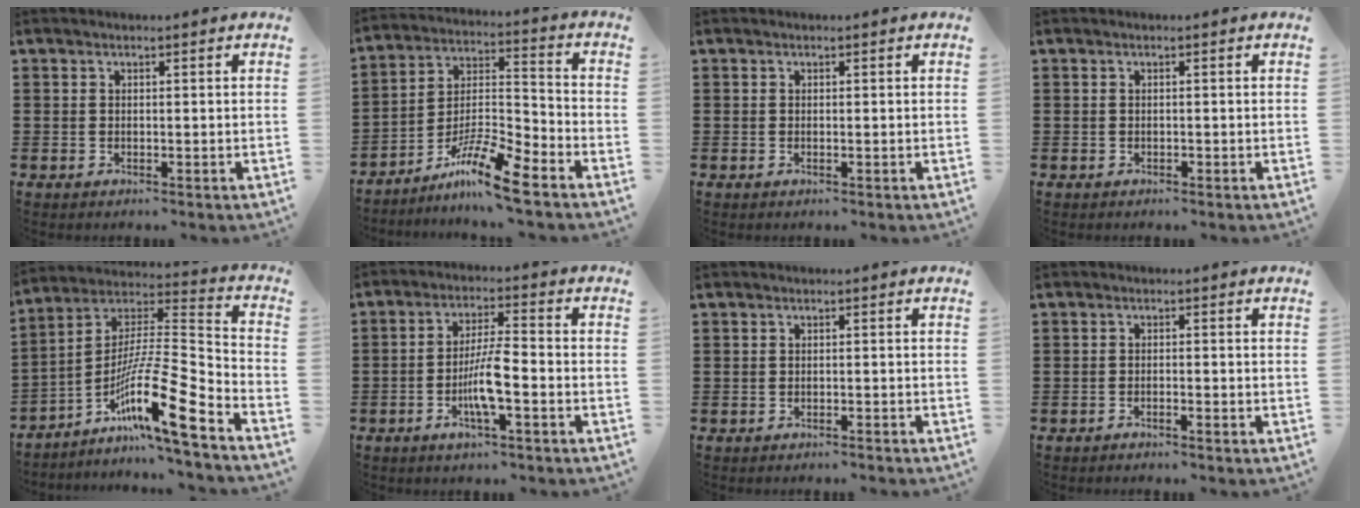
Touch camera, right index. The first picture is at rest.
{"total": 10.6, "force": [-8.2, 1.1, 6.6], "torque": [-0.127, 0.012, -0.159]}
{"total": 0.0}
{"total": 0.0}
{"total": 15.0, "force": [-8.5, 2.2, 12.1], "torque": [-0.221, -0.007, -0.161]}
{"total": 6.5, "force": [-2.3, 0.9, 6.0], "torque": [-0.121, -0.009, -0.048]}
{"total": 0.7, "force": [-0.7, -0.1, 0.1], "torque": [-0.004, -0.002, -0.014]}
{"total": 1.0, "force": [-0.9, -0.1, 0.3], "torque": [-0.006, -0.001, -0.018]}